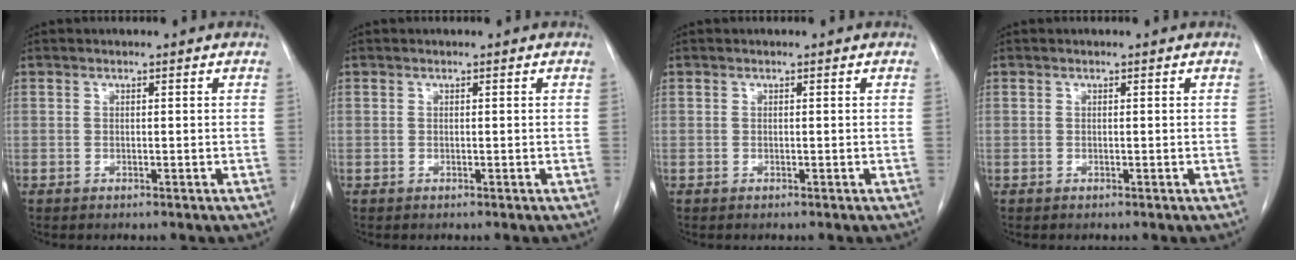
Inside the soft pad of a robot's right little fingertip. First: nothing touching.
{"total": 0.0}
{"total": 0.0}
{"total": 0.0}